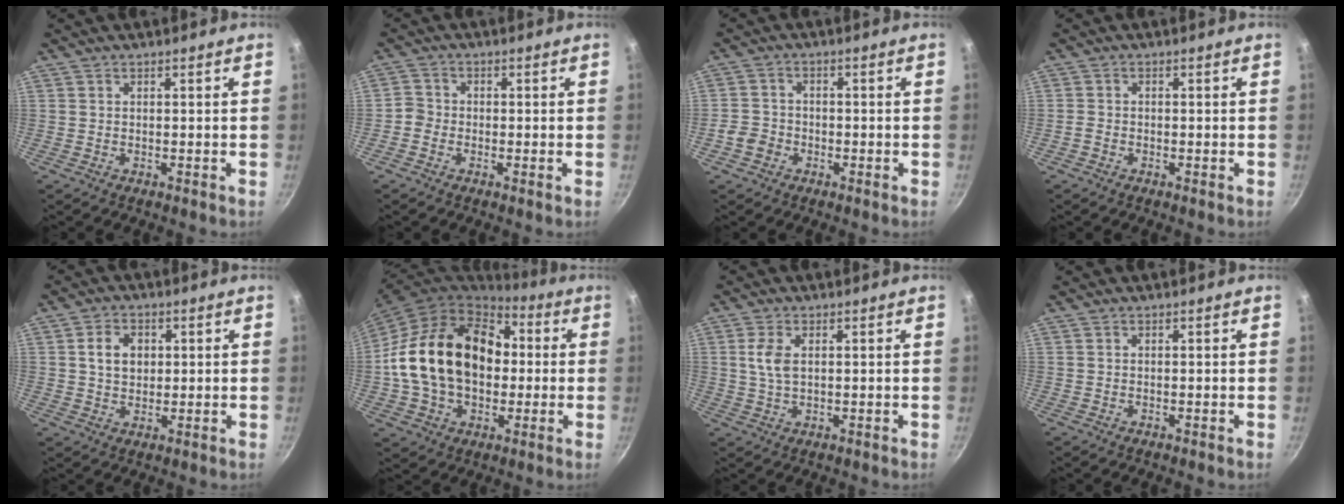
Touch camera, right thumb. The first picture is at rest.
{"total": 2.5, "force": [-1.2, 2.0, 0.8], "torque": [-0.010, 0.017, -0.030]}
{"total": 4.1, "force": [-1.9, 3.3, 1.3], "torque": [-0.018, 0.022, -0.038]}
{"total": 1.2, "force": [-0.8, 0.8, 0.4], "torque": [-0.013, 0.005, -0.020]}
{"total": 5.5, "force": [1.1, 4.3, 3.3], "torque": [-0.038, 0.004, 0.017]}
{"total": 23.4, "force": [1.2, 17.0, 16.1], "torque": [-0.263, 0.045, 0.021]}
{"total": 4.4, "force": [1.0, 2.4, 3.5], "torque": [-0.074, 0.000, 0.019]}
{"total": 0.0}